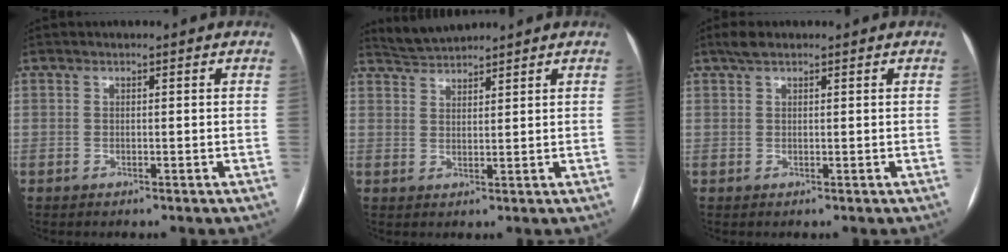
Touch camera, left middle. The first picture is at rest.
{"total": 3.8, "force": [3.8, -0.2, 0.1], "torque": [-0.014, 0.015, 0.077]}
{"total": 2.0, "force": [1.5, 0.7, 1.1], "torque": [-0.027, 0.014, 0.031]}